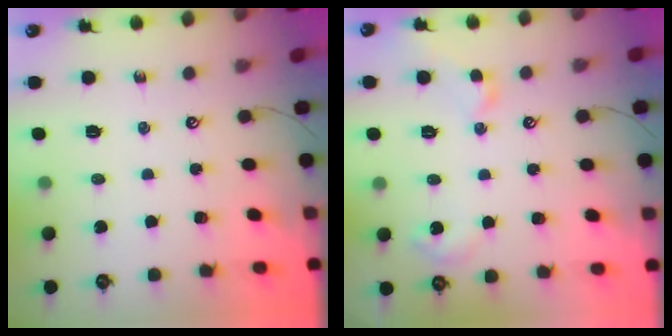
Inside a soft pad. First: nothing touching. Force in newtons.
{"total": 3.8, "press": 3.7, "slide": 0.7}